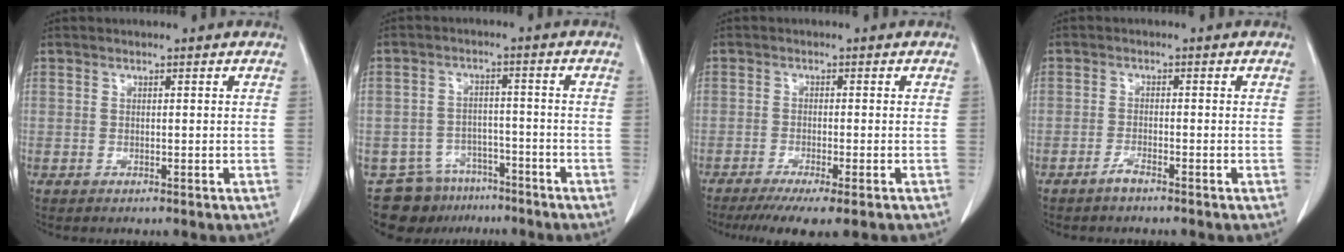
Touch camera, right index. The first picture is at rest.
{"total": 8.7, "force": [-6.7, 5.5, 0.8], "torque": [-0.009, 0.019, -0.100]}
{"total": 8.1, "force": [-6.1, 0.6, 5.4], "torque": [-0.073, -0.018, -0.093]}
{"total": 1.6, "force": [-1.4, 0.0, 0.9], "torque": [-0.020, -0.001, -0.028]}